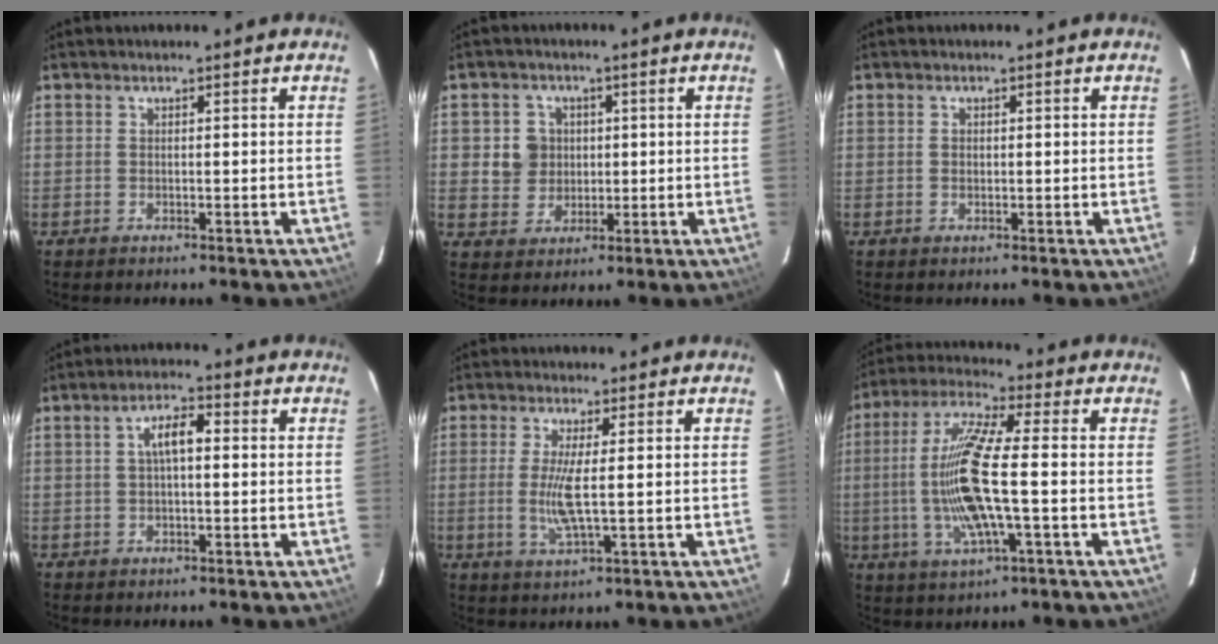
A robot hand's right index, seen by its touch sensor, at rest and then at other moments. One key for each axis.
{"total": 5.7, "fx": 0.7, "fy": 5.6, "fz": 1.2, "tx": -0.028, "ty": 0.012, "tz": 0.019}
{"total": 0.8, "fx": 0.0, "fy": 0.7, "fz": 0.4, "tx": -0.007, "ty": 0.003, "tz": 0.000}
{"total": 4.7, "fx": 0.5, "fy": 1.8, "fz": 4.3, "tx": -0.080, "ty": 0.014, "tz": 0.011}
{"total": 6.2, "fx": -0.2, "fy": 0.7, "fz": 6.2, "tx": -0.129, "ty": -0.008, "tz": -0.006}
{"total": 15.0, "fx": -1.7, "fy": 2.3, "fz": 14.7, "tx": -0.294, "ty": -0.002, "tz": -0.035}